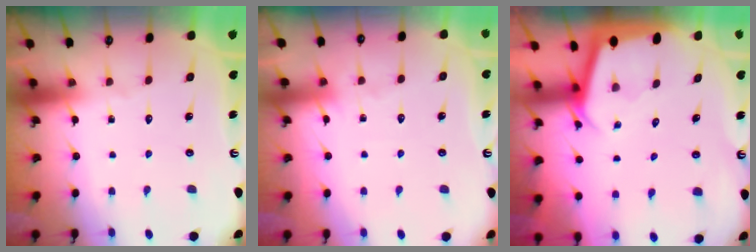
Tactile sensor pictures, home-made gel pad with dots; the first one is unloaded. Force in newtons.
{"total": 4.7, "press": 4.6, "slide": 0.6}
{"total": 2.2, "press": 2.2, "slide": 0.1}